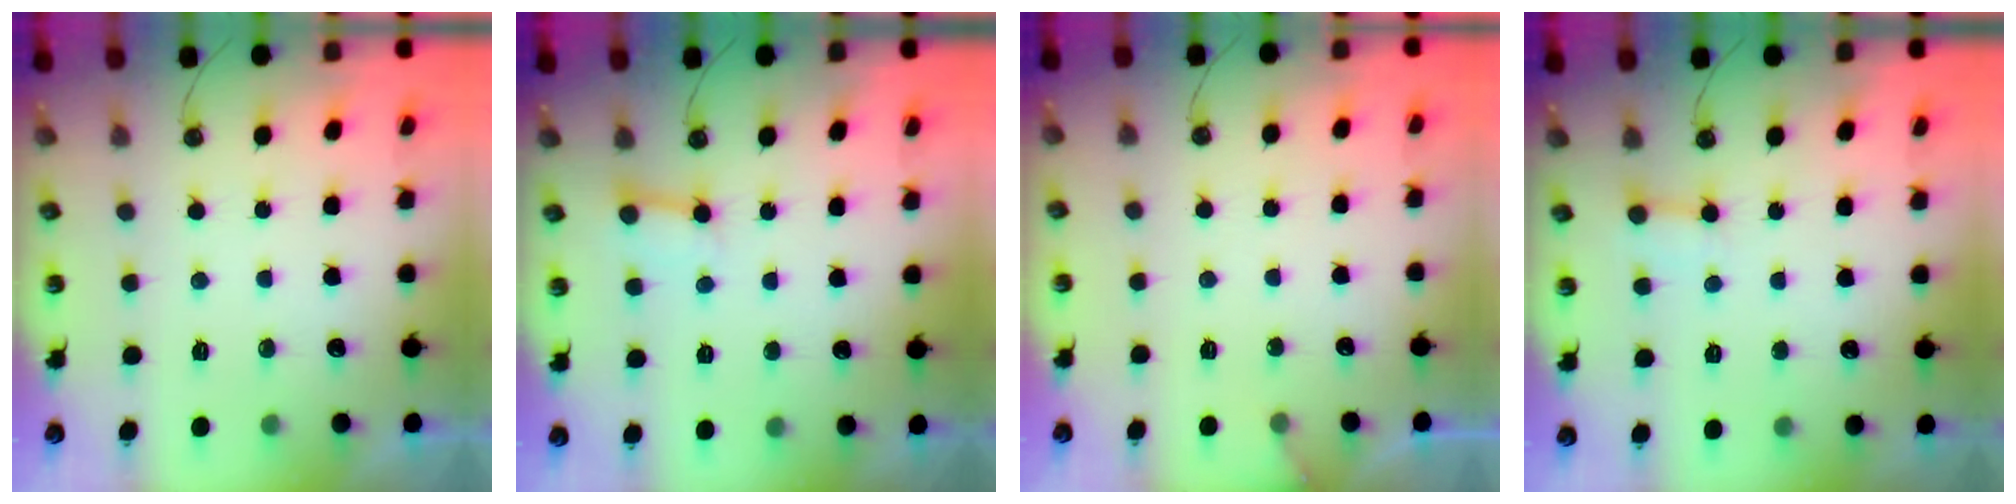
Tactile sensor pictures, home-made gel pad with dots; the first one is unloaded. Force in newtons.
{"total": 2.8, "press": 2.8, "slide": 0.5}
{"total": 3.6, "press": 3.6, "slide": 0.1}
{"total": 2.2, "press": 2.2, "slide": 0.5}